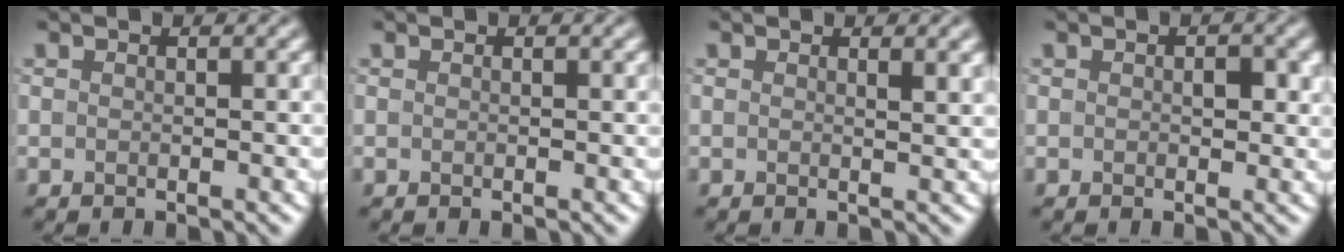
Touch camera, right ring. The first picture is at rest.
{"total": 0.0}
{"total": 1.2, "force": [0.8, 0.3, 0.8], "torque": [-0.006, 0.001, 0.010]}
{"total": 1.6, "force": [0.4, 0.9, 1.3], "torque": [-0.016, -0.001, 0.004]}